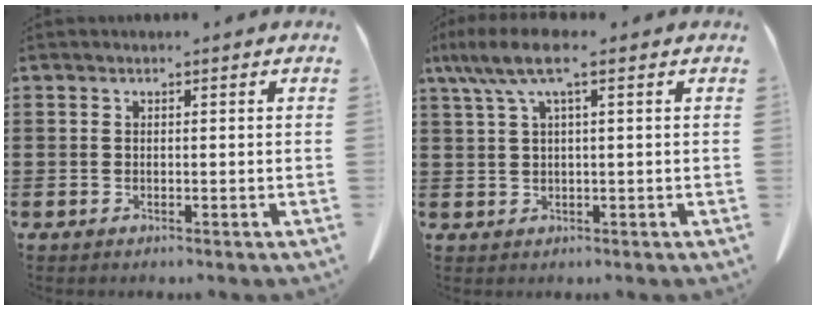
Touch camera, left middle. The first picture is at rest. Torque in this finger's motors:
{"motor_torque": [1.06, -1.03, 0.74, 0.20]}